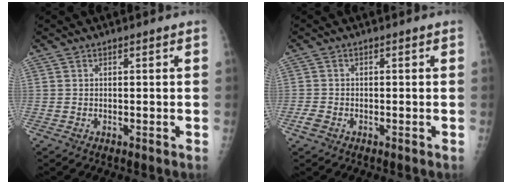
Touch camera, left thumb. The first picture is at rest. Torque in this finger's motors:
{"motor_torque": [-0.21, 0.56, -0.16, -0.02, 0.11]}